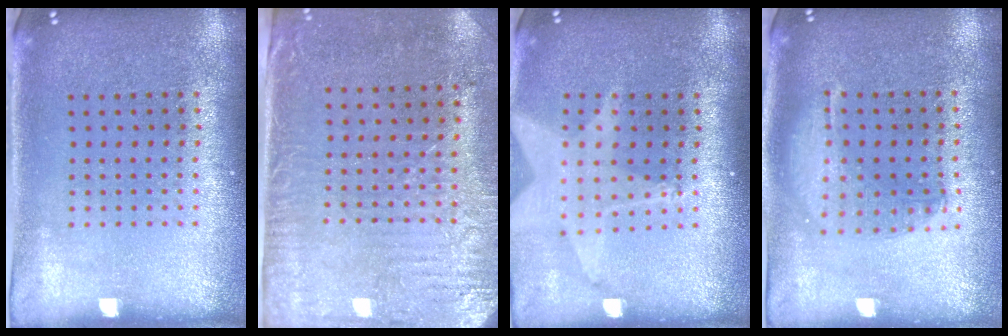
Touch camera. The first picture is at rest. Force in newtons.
{"total": 3.1, "press": 2.6, "slide": 1.7}
{"total": 2.0, "press": 1.6, "slide": 1.3}
{"total": 1.4, "press": 1.3, "slide": 0.5}